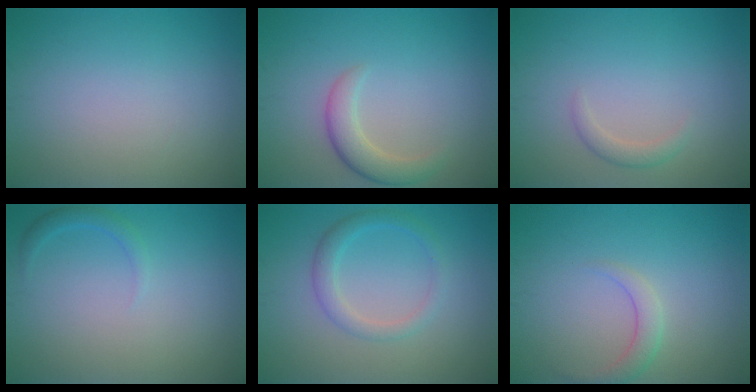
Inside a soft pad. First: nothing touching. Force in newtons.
{"total": 2.9, "press": 2.9, "slide": 0.2}
{"total": 1.3, "press": 1.3, "slide": 0.1}
{"total": 1.2, "press": 1.2, "slide": 0.1}
{"total": 2.3, "press": 2.3, "slide": 0.0}
{"total": 1.8, "press": 1.8, "slide": 0.1}